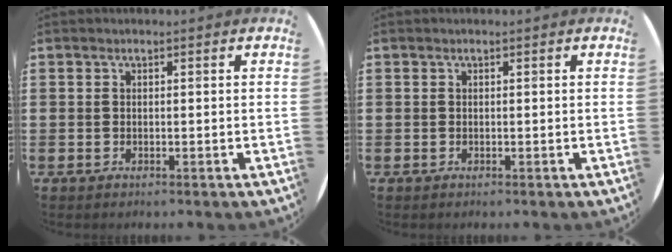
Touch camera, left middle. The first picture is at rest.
{"total": 0.0}